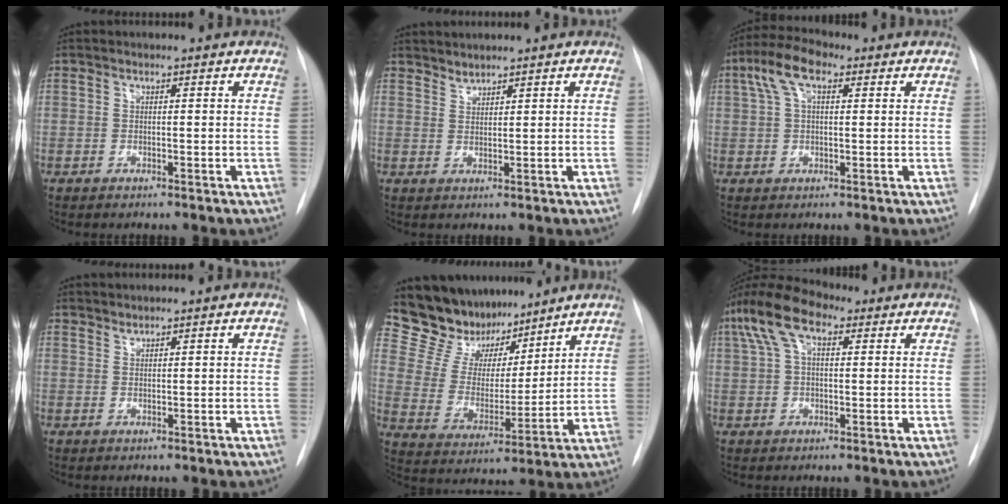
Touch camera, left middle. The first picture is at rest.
{"total": 1.4, "force": [1.4, 0.1, -0.1], "torque": [0.003, -0.002, 0.028]}
{"total": 6.9, "force": [2.8, 2.8, 5.6], "torque": [-0.126, 0.030, 0.050]}
{"total": 0.7, "force": [0.7, 0.1, -0.1], "torque": [0.000, -0.004, 0.013]}
{"total": 14.5, "force": [12.6, 6.2, 3.6], "torque": [-0.064, 0.012, 0.235]}
{"total": 9.2, "force": [4.4, 4.0, 7.0], "torque": [-0.157, 0.039, 0.078]}